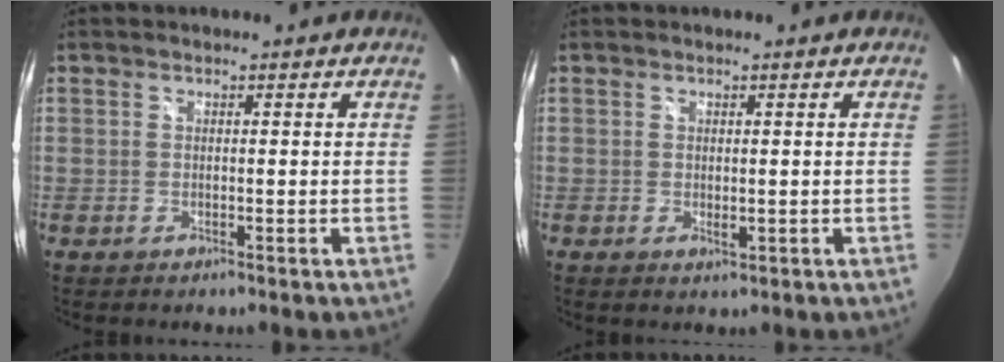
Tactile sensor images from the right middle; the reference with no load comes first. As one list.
[{"total": 1.4, "force": [0.8, 0.6, 1.0], "torque": [-0.012, -0.001, 0.014]}]